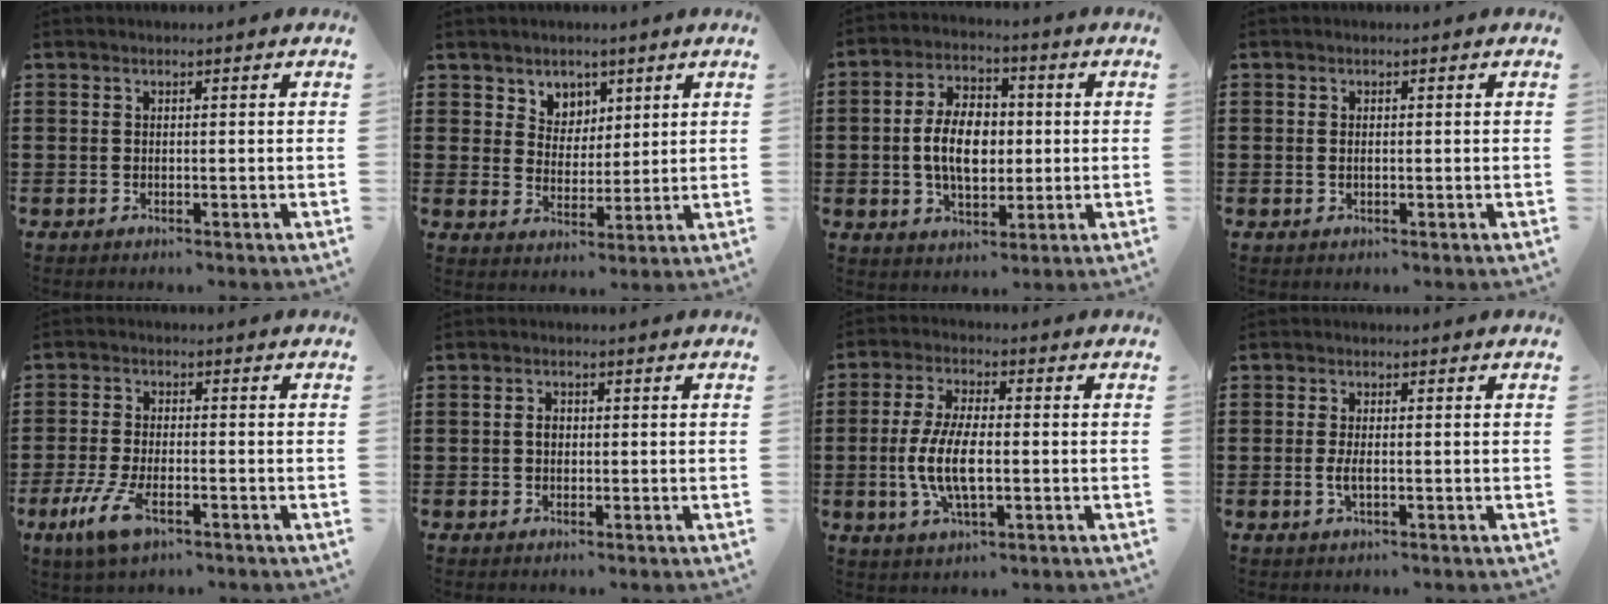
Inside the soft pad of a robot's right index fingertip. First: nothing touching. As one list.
[{"total": 4.7, "force": [3.1, 3.5, -0.2], "torque": [-0.022, 0.005, 0.057]}, {"total": 8.7, "force": [-0.1, 5.5, 6.8], "torque": [-0.136, 0.007, -0.011]}, {"total": 0.8, "force": [0.0, 0.3, 0.7], "torque": [-0.016, 0.000, 0.000]}, {"total": 6.1, "force": [-3.0, 2.2, 4.9], "torque": [-0.120, -0.015, -0.059]}, {"total": 1.6, "force": [0.0, 1.1, 1.1], "torque": [-0.023, 0.006, 0.000]}, {"total": 8.5, "force": [-1.3, 3.3, 7.7], "torque": [-0.167, -0.007, -0.029]}, {"total": 2.3, "force": [-0.4, 0.6, 2.1], "torque": [-0.045, -0.003, -0.010]}]